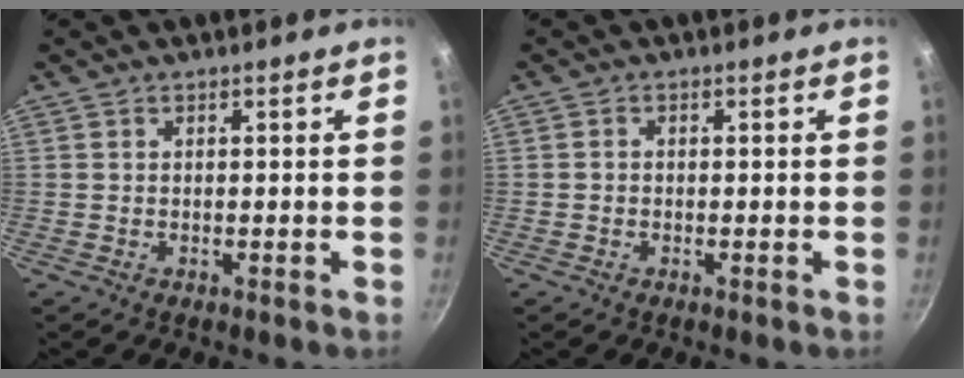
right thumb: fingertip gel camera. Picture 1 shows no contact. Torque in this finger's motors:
{"motor_torque": [-0.49, 0.01, -0.24, 0.06, 0.06]}